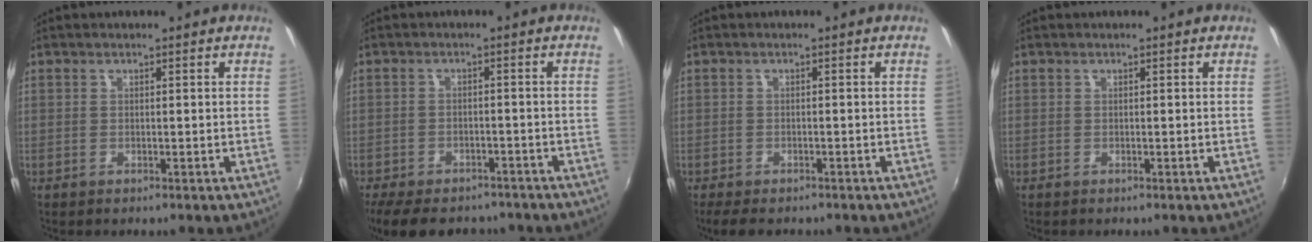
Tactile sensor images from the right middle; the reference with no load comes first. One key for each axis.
{"total": 13.5, "fx": -10.8, "fy": 5.7, "fz": 5.9, "tx": -0.134, "ty": -0.016, "tz": -0.155}
{"total": 4.8, "fx": -3.8, "fy": 1.7, "fz": 2.4, "tx": -0.055, "ty": -0.015, "tz": -0.062}
{"total": 0.0}